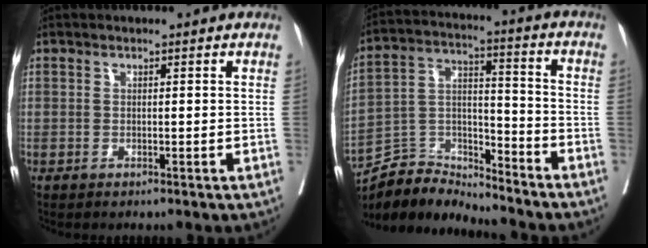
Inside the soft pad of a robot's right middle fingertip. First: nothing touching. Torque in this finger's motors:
{"motor_torque": [0.07, -0.08, 0.00, 0.00]}